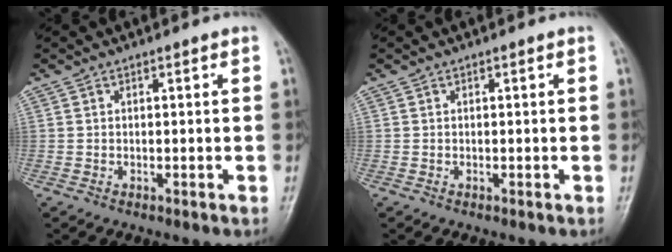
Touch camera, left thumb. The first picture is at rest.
{"total": 0.0}